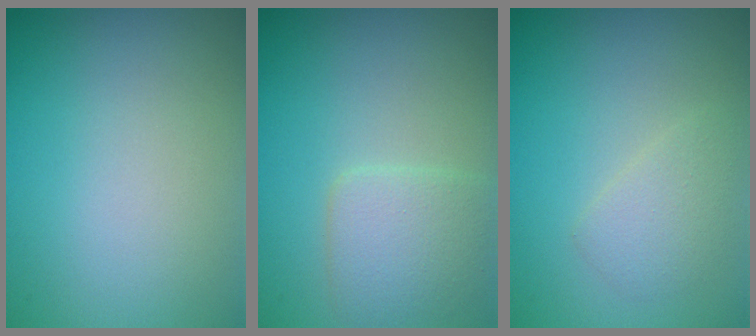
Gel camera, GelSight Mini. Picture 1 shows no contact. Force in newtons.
{"total": 2.9, "press": 2.9, "slide": 0.0}
{"total": 1.7, "press": 1.7, "slide": 0.1}